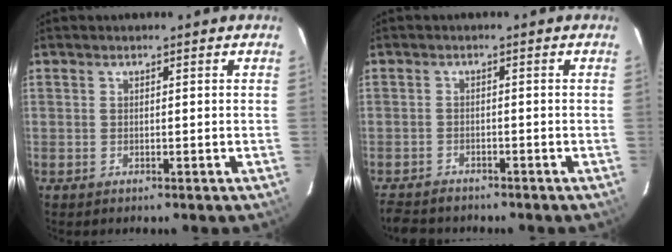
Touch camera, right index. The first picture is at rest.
{"total": 6.5, "force": [-5.7, 2.5, 1.7], "torque": [-0.053, -0.007, -0.094]}